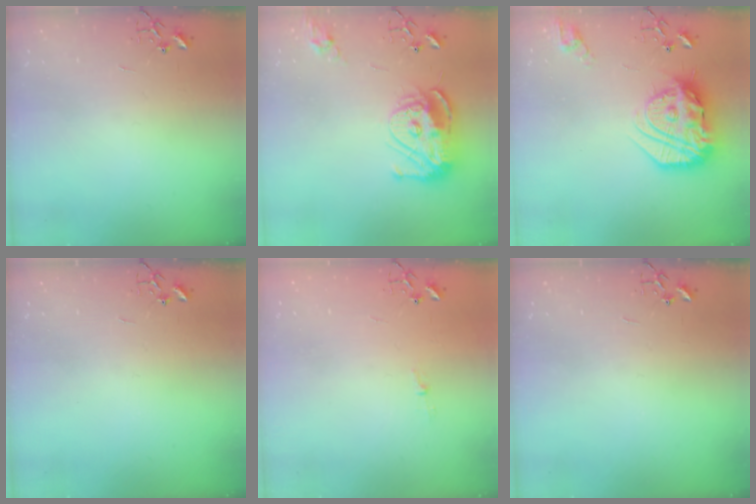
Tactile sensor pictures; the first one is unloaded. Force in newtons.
{"total": 14.6, "press": 14.6, "slide": 1.4}
{"total": 22.8, "press": 22.7, "slide": 2.0}
{"total": 0.0}
{"total": 3.3, "press": 3.3, "slide": 0.5}
{"total": 0.0}